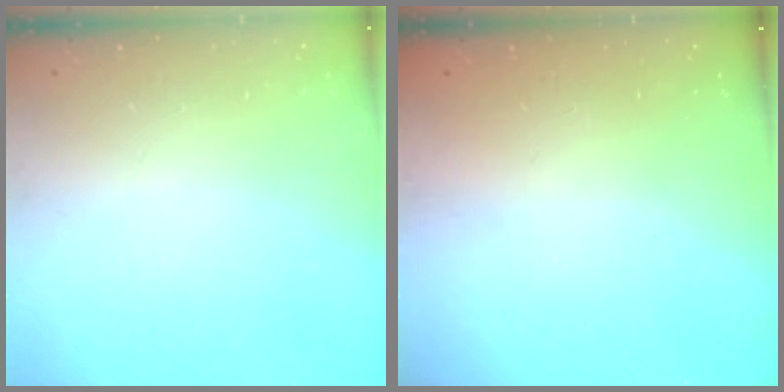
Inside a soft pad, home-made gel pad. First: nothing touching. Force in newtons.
{"total": 2.5, "press": 2.4, "slide": 0.8}